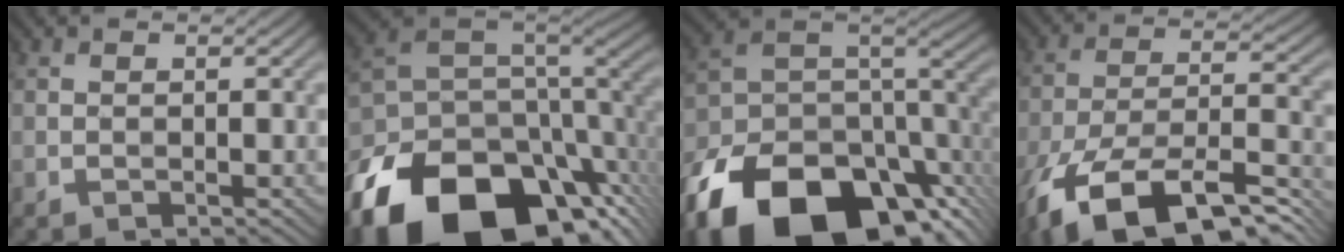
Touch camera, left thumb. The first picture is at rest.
{"total": 19.1, "force": [-10.3, 10.3, 12.3], "torque": [-0.283, -0.039, -0.143]}
{"total": 19.8, "force": [-12.3, 10.0, 11.9], "torque": [-0.257, -0.037, -0.186]}
{"total": 16.9, "force": [-11.8, 6.0, 10.6], "torque": [-0.233, -0.025, -0.198]}